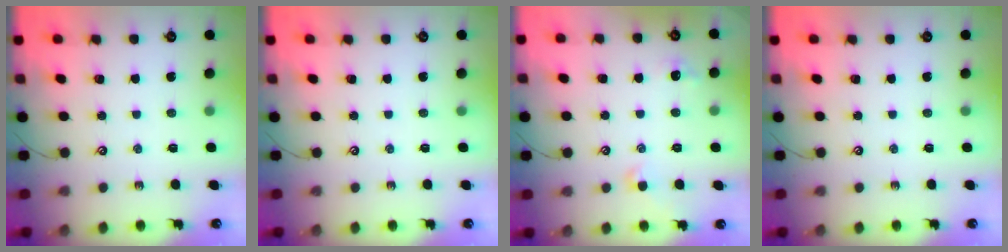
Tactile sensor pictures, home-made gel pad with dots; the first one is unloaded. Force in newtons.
{"total": 0.0}
{"total": 1.7, "press": 1.6, "slide": 0.5}
{"total": 0.0}